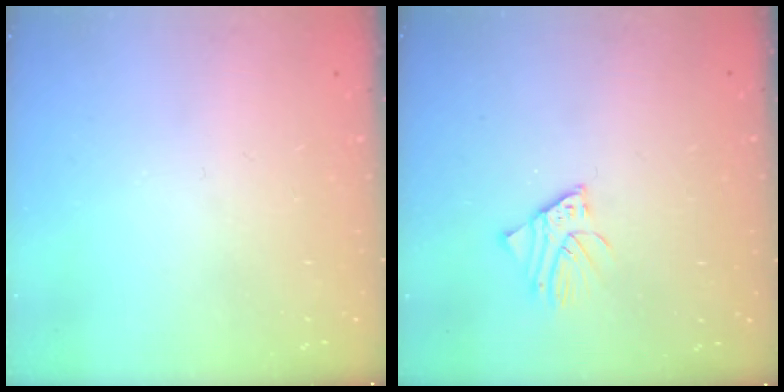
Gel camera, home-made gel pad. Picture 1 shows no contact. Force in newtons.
{"total": 2.2, "press": 2.2, "slide": 0.1}